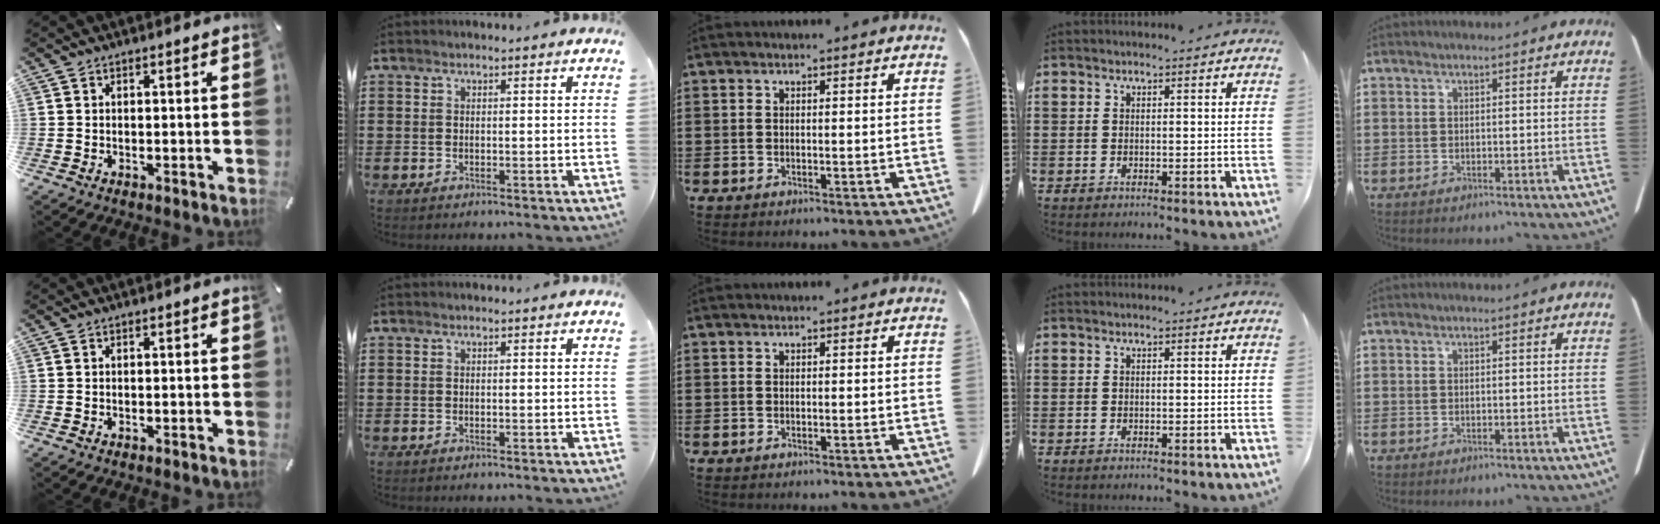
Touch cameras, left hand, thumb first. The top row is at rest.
{}